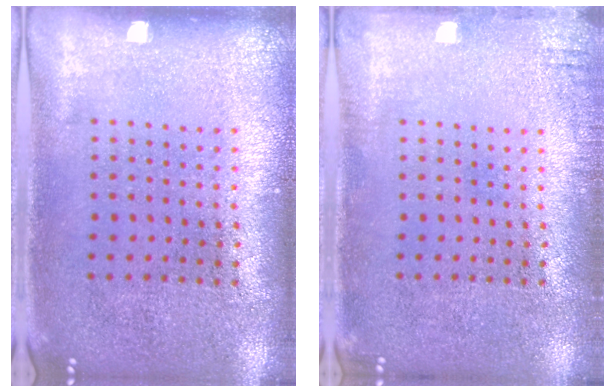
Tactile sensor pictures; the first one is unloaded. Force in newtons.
{"total": 1.3, "press": 1.3, "slide": 0.1}